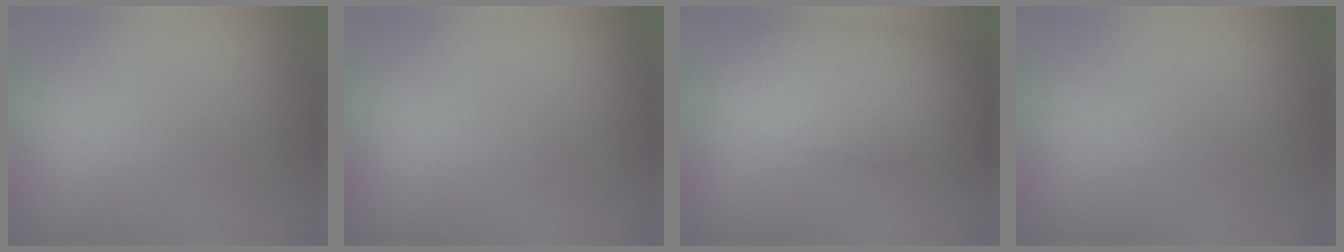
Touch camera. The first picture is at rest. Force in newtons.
{"total": 0.0}
{"total": 8.4, "press": 8.4, "slide": 0.1}
{"total": 0.0}